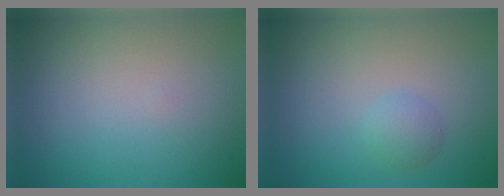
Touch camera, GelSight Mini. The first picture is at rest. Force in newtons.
{"total": 1.6, "press": 1.6, "slide": 0.1}